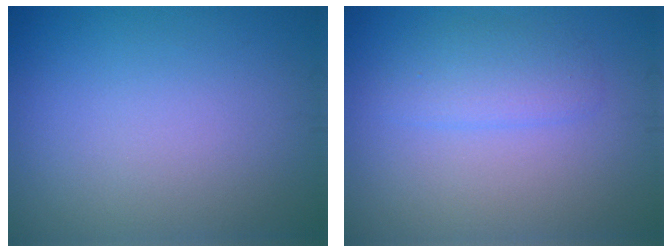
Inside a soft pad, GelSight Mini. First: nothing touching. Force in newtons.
{"total": 2.2, "press": 2.2, "slide": 0.1}